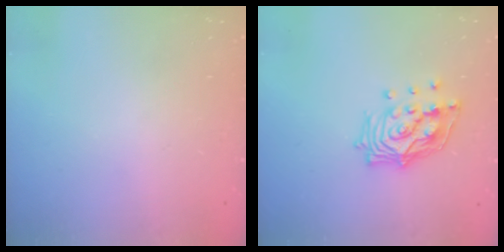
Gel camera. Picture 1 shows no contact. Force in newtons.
{"total": 14.1, "press": 14.0, "slide": 1.8}